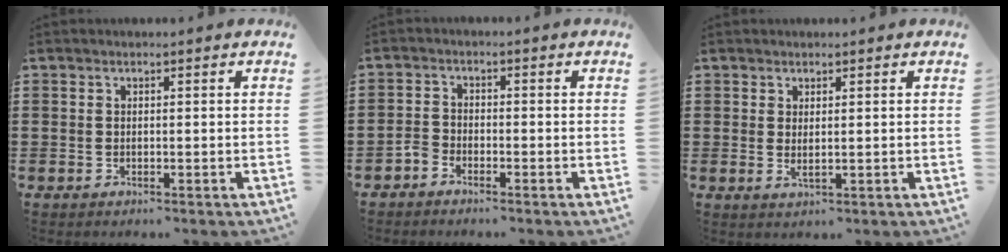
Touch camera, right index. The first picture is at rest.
{"total": 2.1, "force": [-1.8, 0.9, 0.5], "torque": [-0.021, 0.003, -0.039]}
{"total": 1.3, "force": [0.9, 0.2, 1.0], "torque": [-0.019, 0.000, 0.016]}